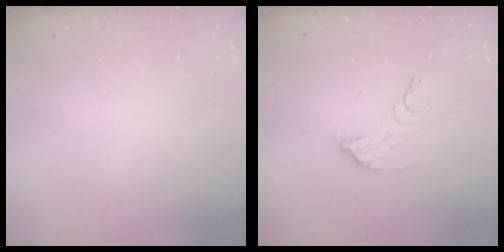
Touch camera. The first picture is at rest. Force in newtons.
{"total": 10.5, "press": 10.4, "slide": 1.1}